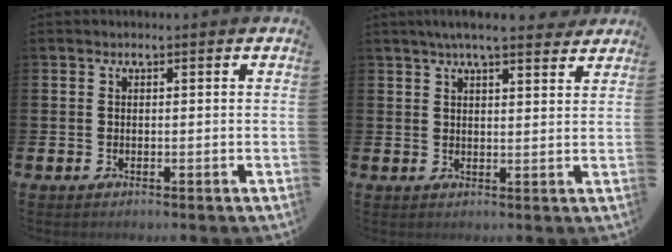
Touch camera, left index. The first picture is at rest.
{"total": 5.0, "force": [4.5, 0.4, 2.0], "torque": [-0.038, -0.015, 0.078]}